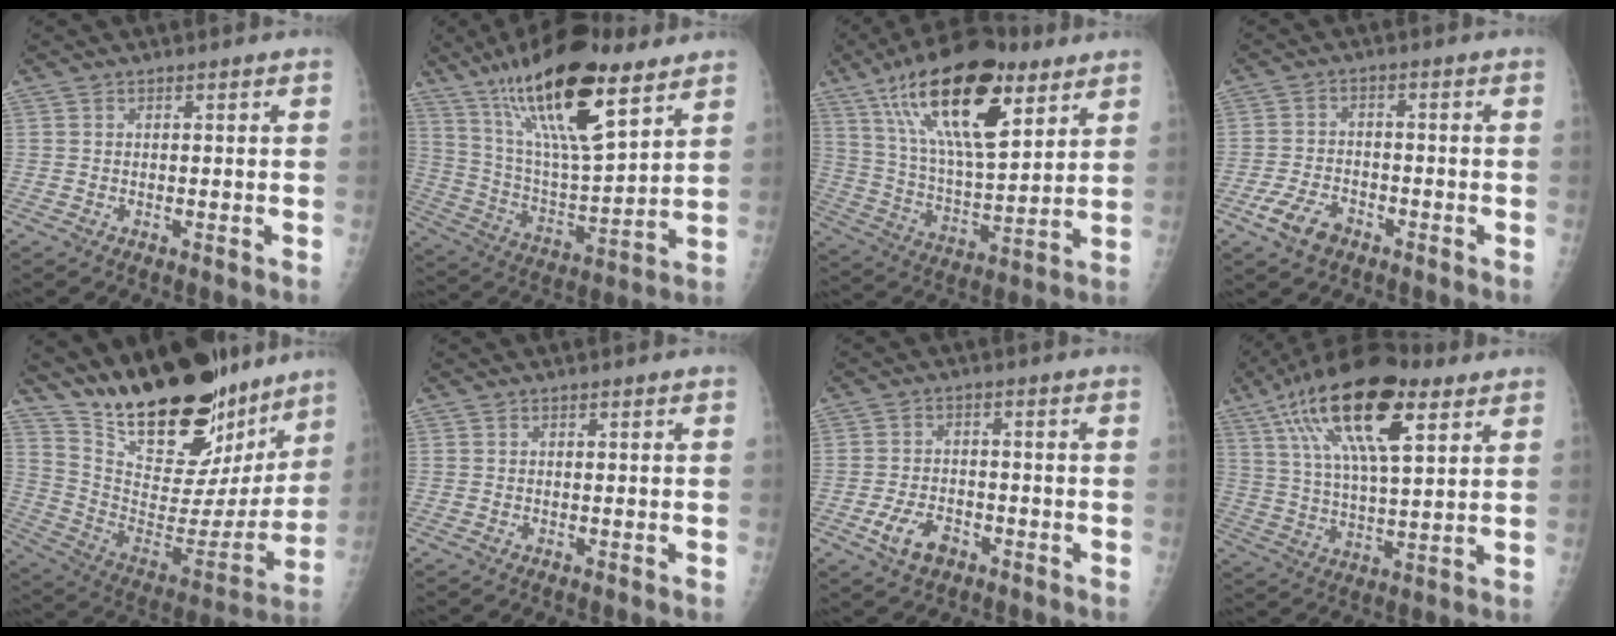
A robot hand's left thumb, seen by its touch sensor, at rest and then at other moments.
{"total": 22.7, "force": [14.0, 6.7, 16.6], "torque": [-0.276, -0.054, 0.250]}
{"total": 23.8, "force": [12.3, 9.5, 18.0], "torque": [-0.293, -0.038, 0.215]}
{"total": 6.1, "force": [-3.6, 3.6, 3.3], "torque": [-0.064, 0.017, -0.065]}
{"total": 28.8, "force": [22.2, 11.2, 14.6], "torque": [-0.197, -0.105, 0.349]}
{"total": 0.0}
{"total": 6.2, "force": [-3.1, 3.9, 3.7], "torque": [-0.064, 0.017, -0.052]}
{"total": 20.8, "force": [10.1, 7.7, 16.4], "torque": [-0.286, -0.013, 0.174]}